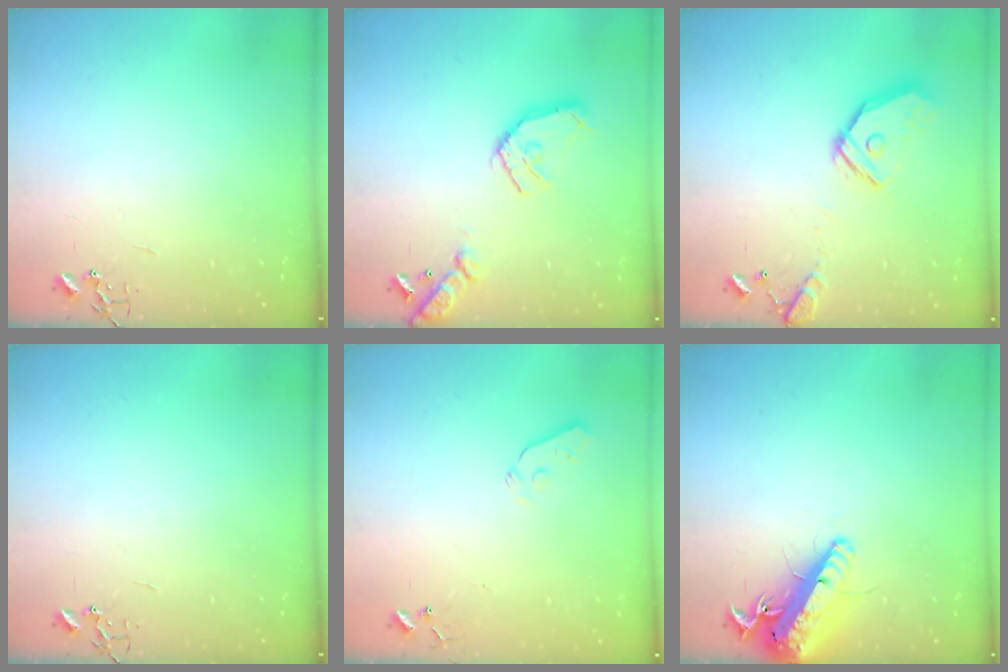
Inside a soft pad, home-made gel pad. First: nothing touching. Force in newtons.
{"total": 16.6, "press": 16.4, "slide": 2.5}
{"total": 16.3, "press": 16.1, "slide": 2.4}
{"total": 0.0}
{"total": 3.6, "press": 3.5, "slide": 0.7}
{"total": 17.1, "press": 16.8, "slide": 3.4}